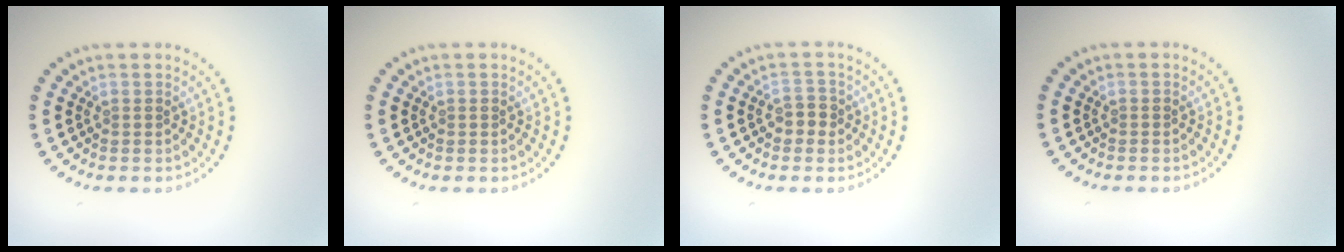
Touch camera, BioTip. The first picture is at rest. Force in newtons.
{"total": 0.0}
{"total": 1.9, "press": 1.8, "slide": 0.6}
{"total": 0.0}